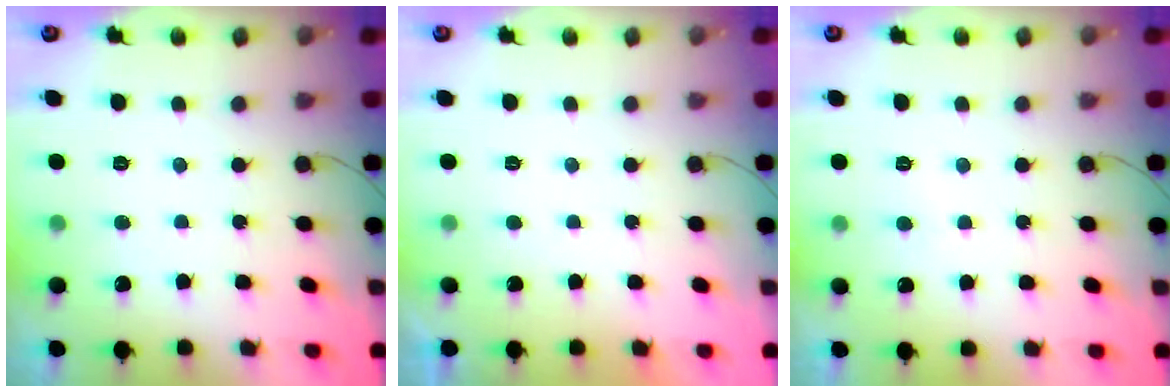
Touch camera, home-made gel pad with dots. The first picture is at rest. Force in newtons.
{"total": 2.2, "press": 2.2, "slide": 0.4}
{"total": 1.7, "press": 1.7, "slide": 0.2}